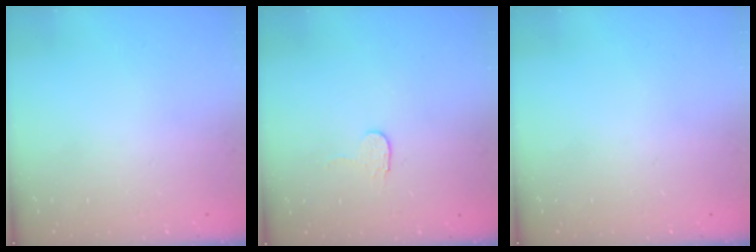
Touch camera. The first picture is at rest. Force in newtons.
{"total": 3.2, "press": 3.2, "slide": 0.3}
{"total": 0.0}